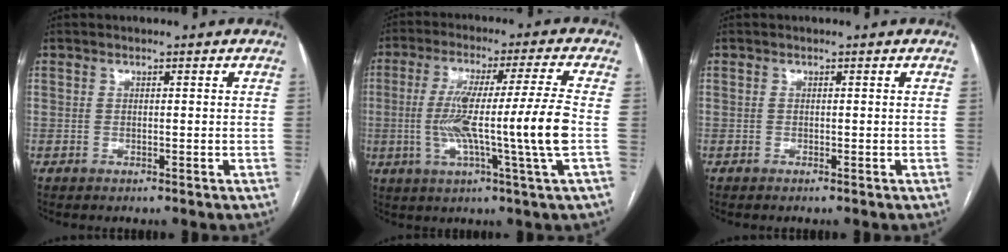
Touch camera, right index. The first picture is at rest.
{"total": 14.2, "force": [-1.7, -1.8, 14.0], "torque": [-0.250, -0.005, -0.034]}
{"total": 0.0}